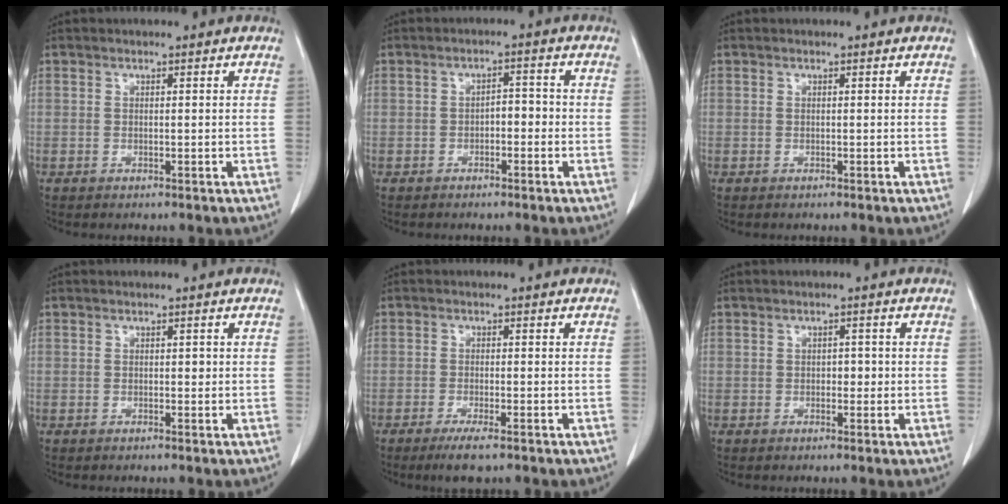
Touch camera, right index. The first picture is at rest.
{"total": 2.5, "force": [-0.9, 1.2, 2.0], "torque": [-0.024, 0.012, -0.014]}
{"total": 0.0}
{"total": 0.7, "force": [0.1, 0.4, 0.5], "torque": [-0.004, 0.001, 0.001]}
{"total": 3.6, "force": [-2.5, 0.3, 2.6], "torque": [-0.047, -0.009, -0.042]}
{"total": 1.4, "force": [-0.2, 1.0, 1.0], "torque": [-0.008, 0.004, -0.003]}